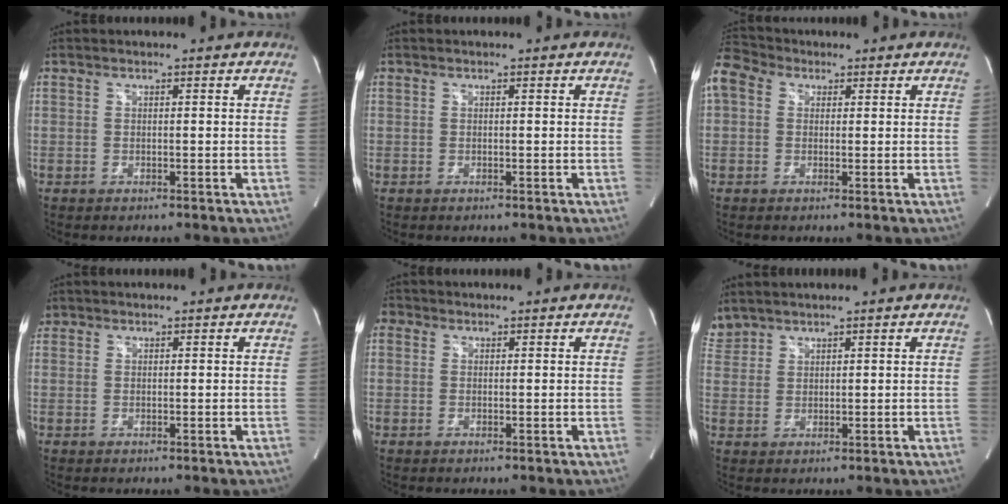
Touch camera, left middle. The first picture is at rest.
{"total": 0.0}
{"total": 7.4, "force": [3.2, 5.5, 3.8], "torque": [-0.100, 0.048, 0.063]}
{"total": 0.7, "force": [0.5, 0.5, -0.2], "torque": [0.012, 0.003, 0.008]}
{"total": 1.4, "force": [0.6, 1.3, 0.3], "torque": [0.000, 0.006, 0.007]}
{"total": 3.4, "force": [3.2, 1.0, 0.0], "torque": [-0.009, 0.019, 0.070]}